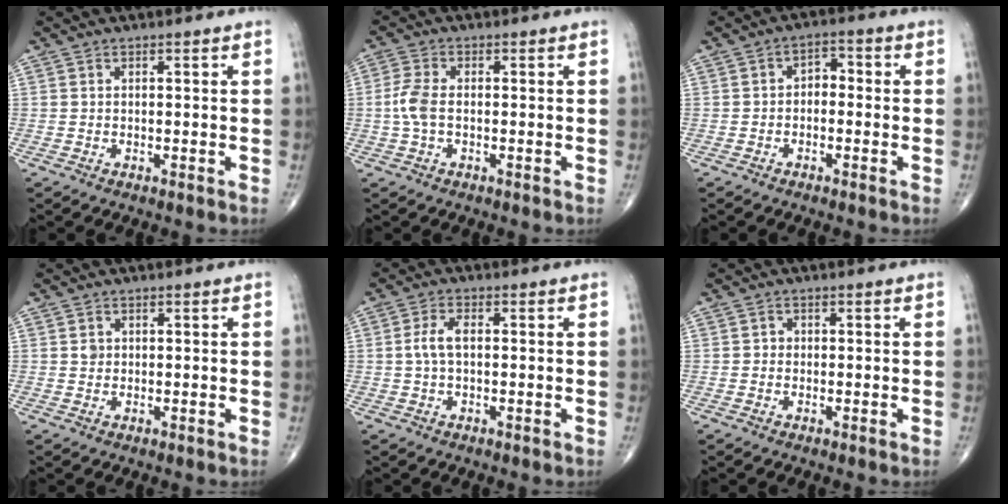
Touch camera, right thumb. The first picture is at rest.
{"total": 4.5, "force": [-0.4, 2.4, 3.8], "torque": [-0.100, 0.010, -0.013]}
{"total": 3.5, "force": [-0.5, 2.4, 2.4], "torque": [-0.017, 0.021, -0.019]}
{"total": 1.2, "force": [0.3, 1.0, 0.5], "torque": [0.000, 0.001, 0.005]}
{"total": 3.8, "force": [0.2, 1.8, 3.3], "torque": [-0.076, 0.010, 0.001]}
{"total": 0.9, "force": [-0.1, 0.9, 0.3], "torque": [0.003, 0.003, -0.006]}